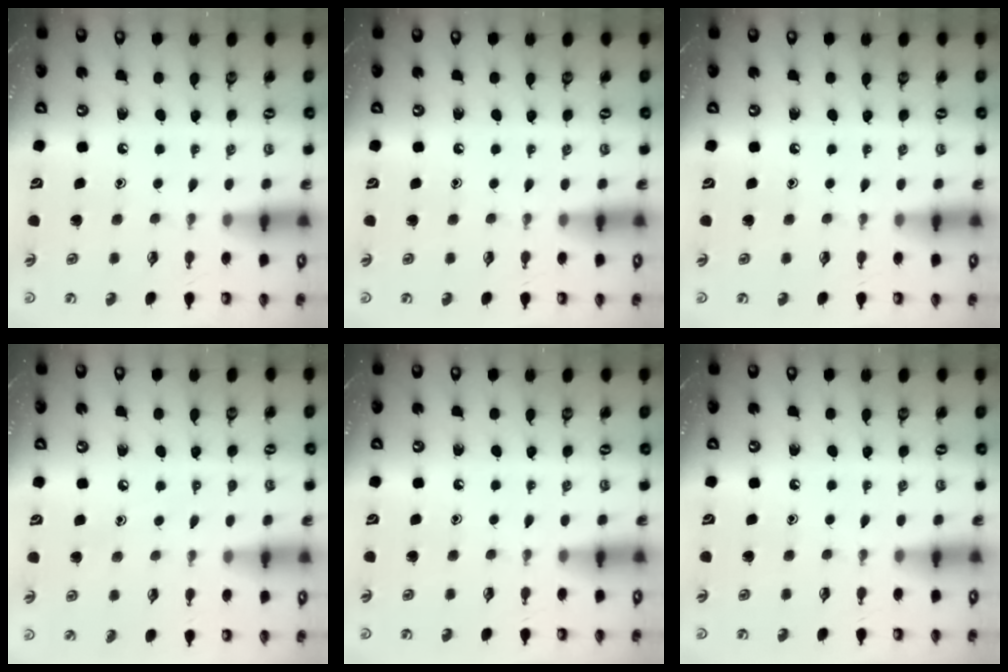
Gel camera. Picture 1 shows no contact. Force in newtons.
{"total": 0.0}
{"total": 0.0}
{"total": 3.9, "press": 3.9, "slide": 0.5}
{"total": 0.0}
{"total": 0.0}